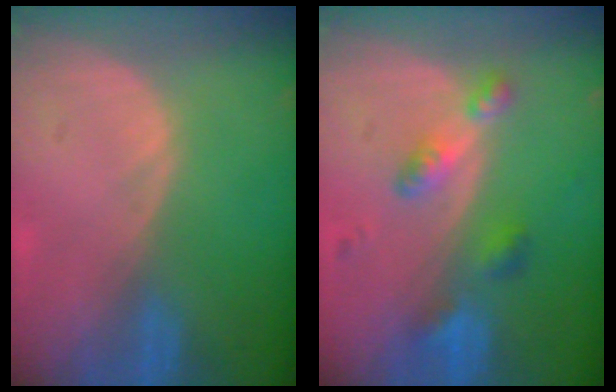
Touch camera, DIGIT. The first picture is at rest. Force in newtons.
{"total": 5.6, "press": 4.9, "slide": 2.7}